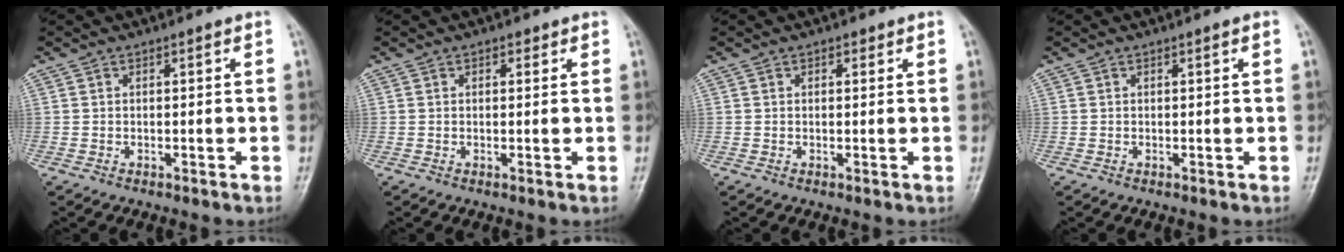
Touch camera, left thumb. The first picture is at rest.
{"total": 1.2, "force": [0.7, 0.8, 0.5], "torque": [0.004, -0.002, 0.005]}
{"total": 1.0, "force": [0.6, 0.7, 0.5], "torque": [0.002, -0.002, 0.004]}
{"total": 0.5, "force": [0.2, 0.0, 0.5], "torque": [-0.008, 0.001, 0.002]}